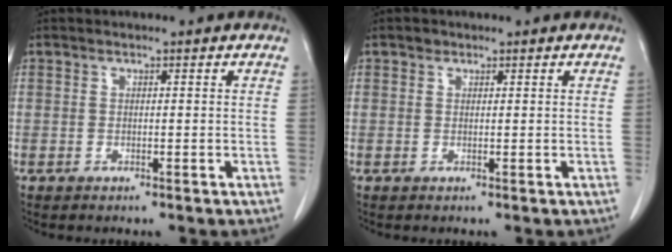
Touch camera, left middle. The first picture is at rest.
{"total": 0.7, "force": [0.5, 0.5, 0.1], "torque": [0.000, 0.003, 0.005]}